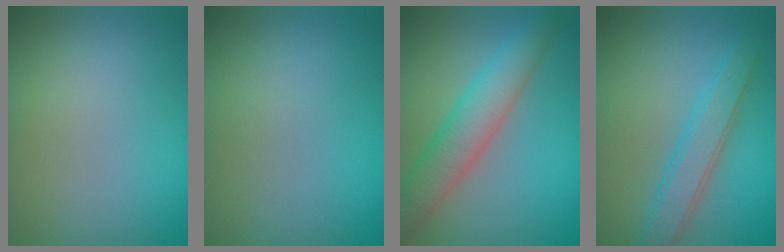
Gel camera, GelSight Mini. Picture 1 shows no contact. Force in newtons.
{"total": 0.0}
{"total": 5.4, "press": 5.4, "slide": 0.2}
{"total": 3.5, "press": 3.5, "slide": 0.1}